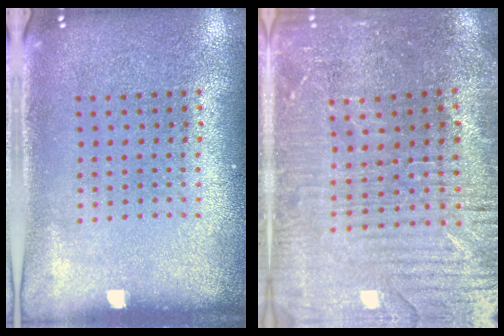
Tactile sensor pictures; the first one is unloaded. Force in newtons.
{"total": 3.1, "press": 3.1, "slide": 0.6}